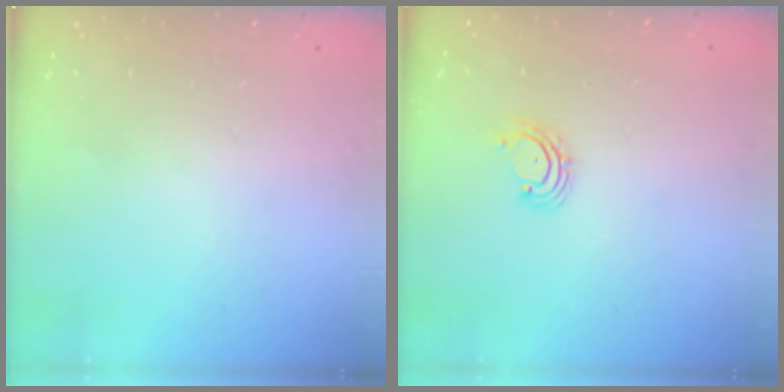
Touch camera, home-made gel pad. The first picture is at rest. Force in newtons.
{"total": 2.8, "press": 2.8, "slide": 0.2}